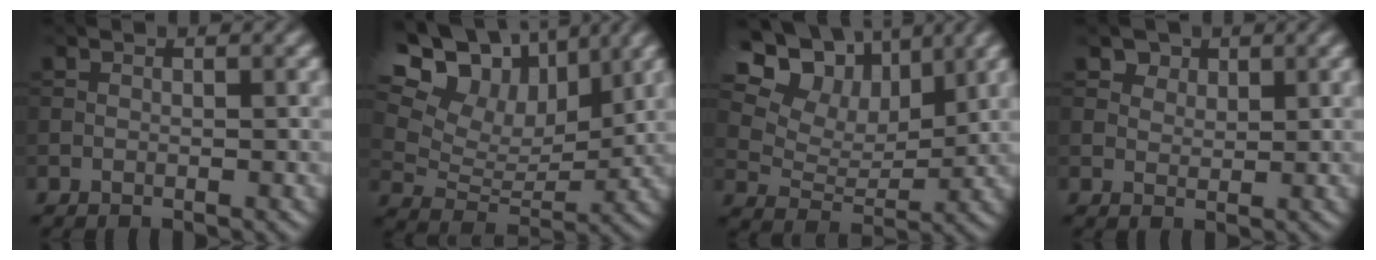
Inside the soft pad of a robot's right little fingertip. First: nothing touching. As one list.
[{"total": 17.0, "force": [9.8, 10.6, 9.0], "torque": [-0.190, 0.048, 0.169]}, {"total": 13.8, "force": [8.2, 8.6, 7.0], "torque": [-0.144, 0.032, 0.145]}, {"total": 3.0, "force": [2.1, 1.9, 1.0], "torque": [-0.028, -0.017, 0.049]}]